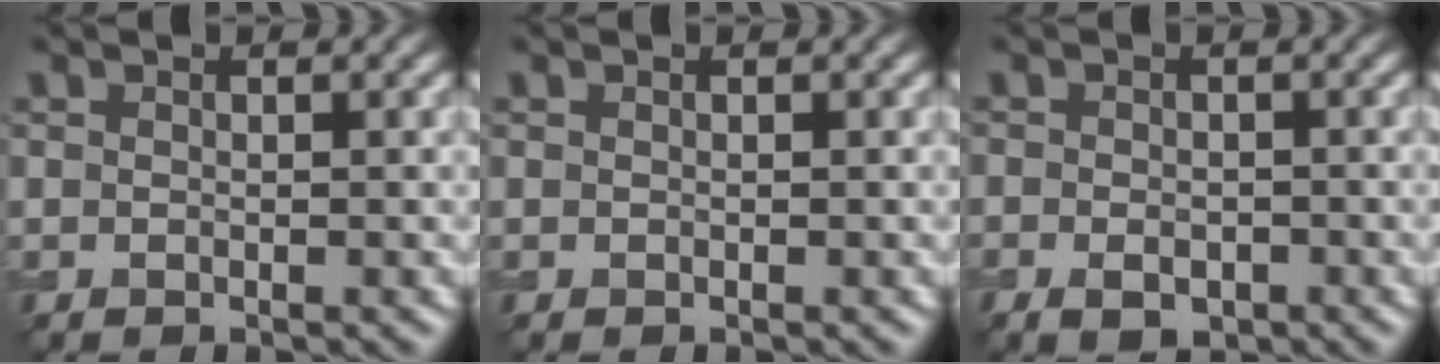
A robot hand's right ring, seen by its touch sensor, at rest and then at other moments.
{"total": 0.0}
{"total": 2.3, "force": [-0.9, 1.4, 1.5], "torque": [-0.023, -0.009, -0.014]}